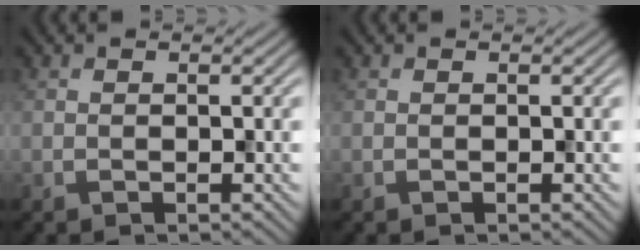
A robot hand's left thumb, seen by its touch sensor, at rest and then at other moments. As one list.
[{"total": 0.0}]